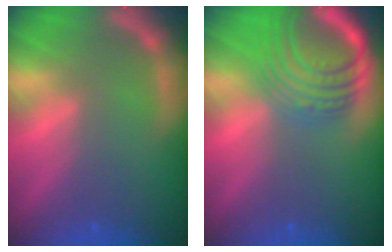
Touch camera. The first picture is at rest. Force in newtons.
{"total": 10.0}